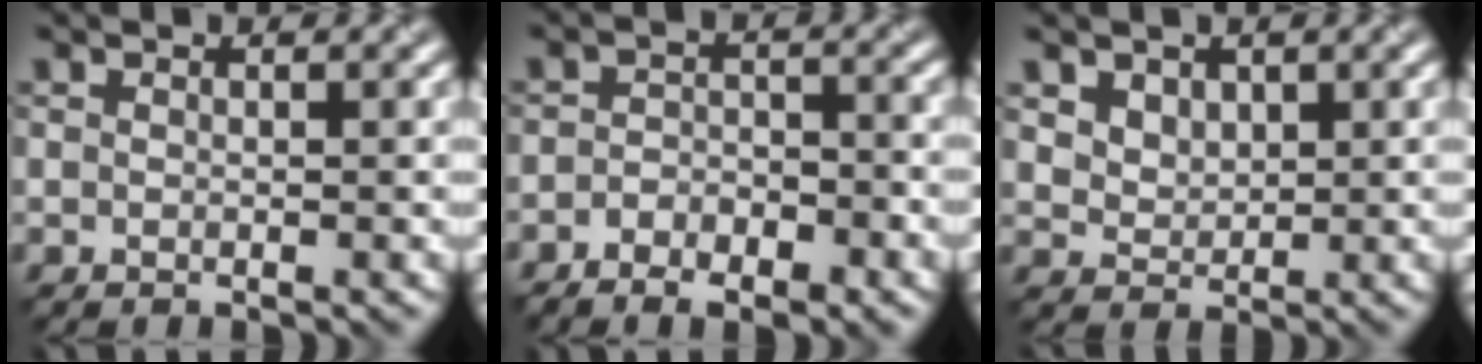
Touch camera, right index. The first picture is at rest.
{"total": 4.1, "force": [-2.6, 2.0, 2.4], "torque": [-0.037, 0.007, -0.045]}
{"total": 3.0, "force": [2.3, 1.8, 0.8], "torque": [-0.032, 0.008, 0.049]}